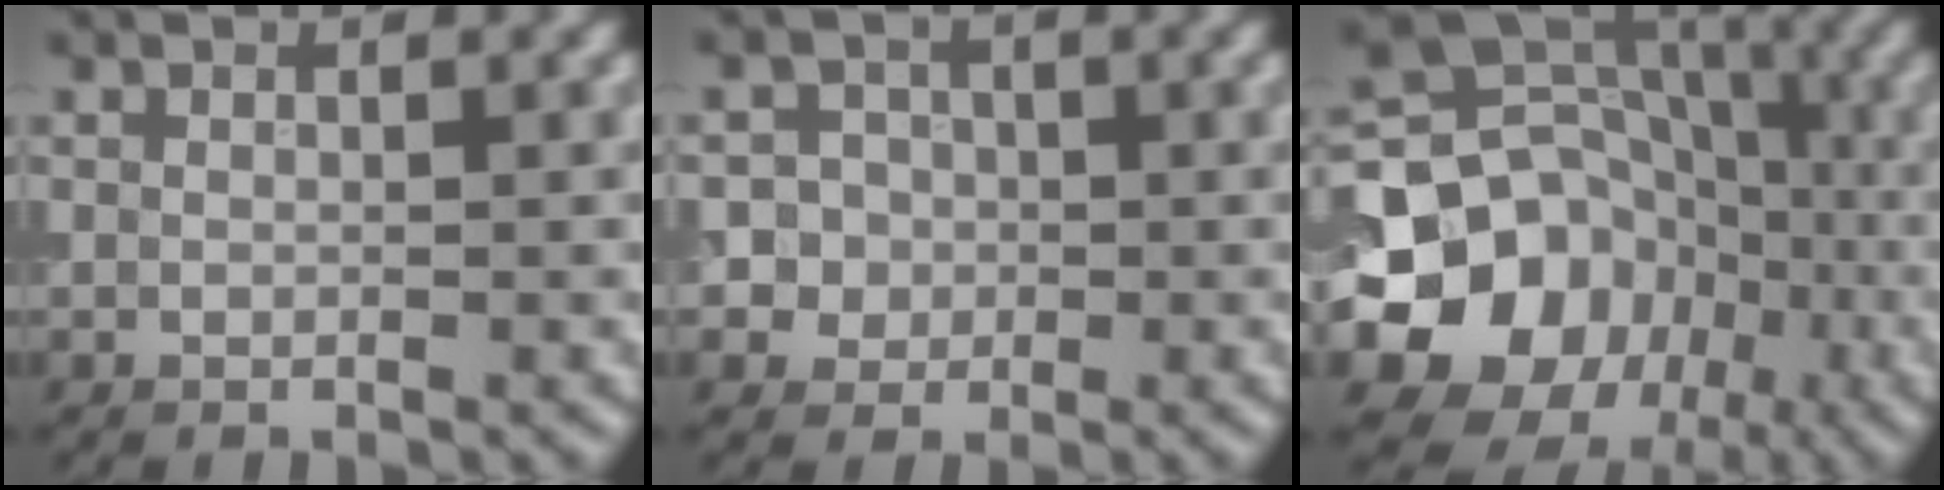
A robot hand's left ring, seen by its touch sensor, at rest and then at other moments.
{"total": 4.7, "force": [0.0, 4.6, 1.2], "torque": [0.005, 0.027, -0.016]}
{"total": 16.3, "force": [-4.2, 14.4, 6.4], "torque": [-0.122, -0.013, -0.100]}